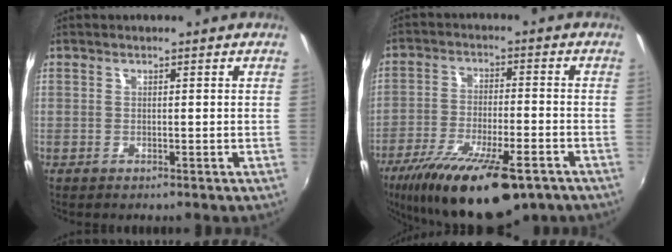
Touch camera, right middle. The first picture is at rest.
{"total": 19.9, "force": [-13.3, 6.0, 13.5], "torque": [-0.253, -0.055, -0.212]}